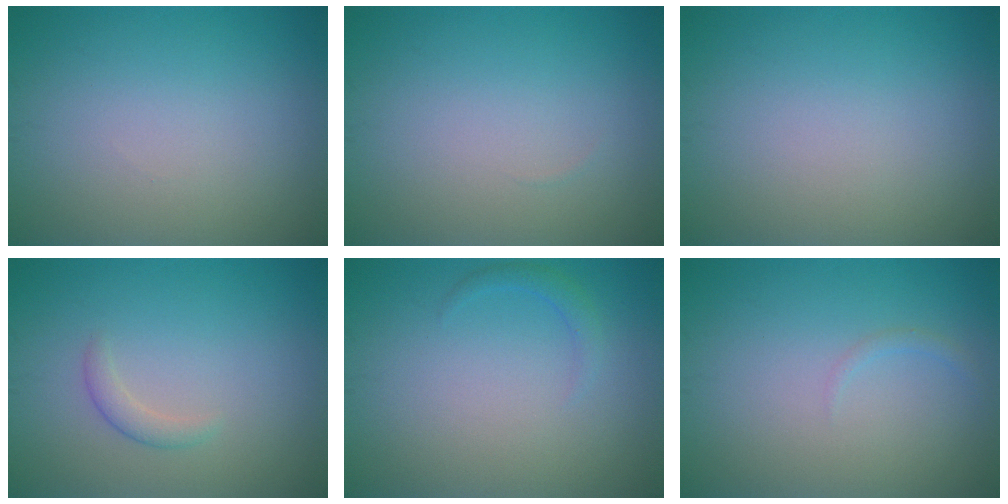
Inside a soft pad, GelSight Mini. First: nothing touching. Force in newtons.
{"total": 0.0}
{"total": 0.0}
{"total": 1.3, "press": 1.3, "slide": 0.0}
{"total": 1.1, "press": 1.1, "slide": 0.1}
{"total": 0.6, "press": 0.6, "slide": 0.1}